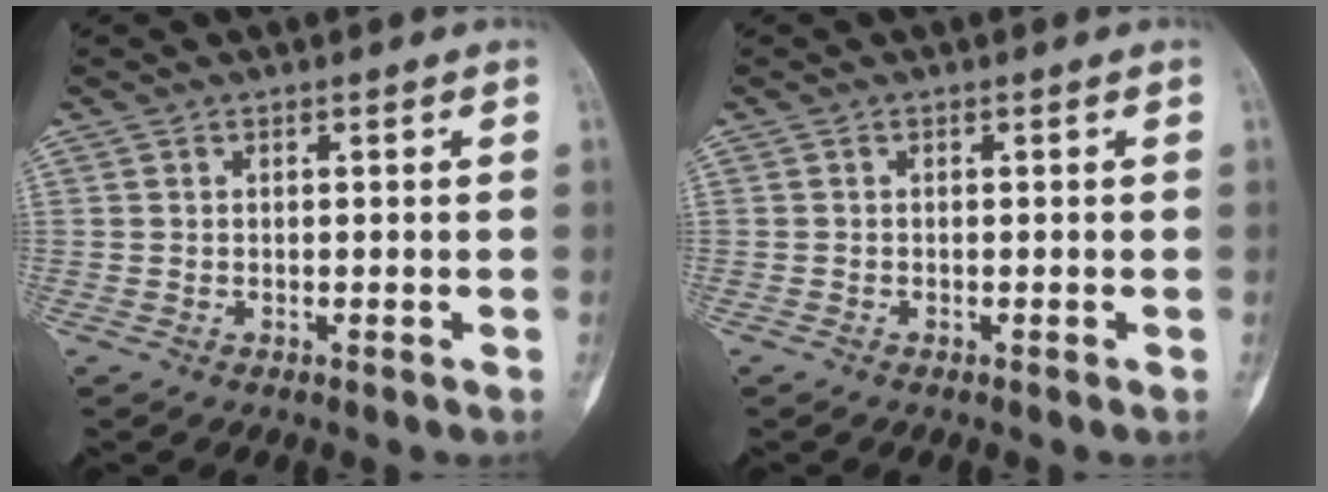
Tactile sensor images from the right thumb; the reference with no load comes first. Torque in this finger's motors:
{"motor_torque": [0.67, -0.58, -0.13, -0.25, -0.03]}